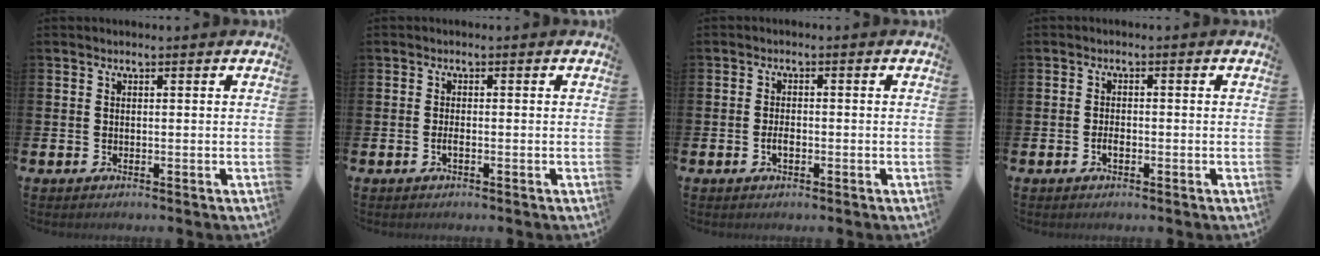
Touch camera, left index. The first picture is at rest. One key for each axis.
{"total": 0.9, "fx": -0.4, "fy": 0.2, "fz": 0.8, "tx": -0.017, "ty": -0.002, "tz": -0.006}
{"total": 1.7, "fx": -0.5, "fy": 0.9, "fz": 1.4, "tx": -0.021, "ty": -0.001, "tz": -0.012}
{"total": 1.5, "fx": -0.6, "fy": 0.7, "fz": 1.2, "tx": -0.017, "ty": -0.002, "tz": -0.012}